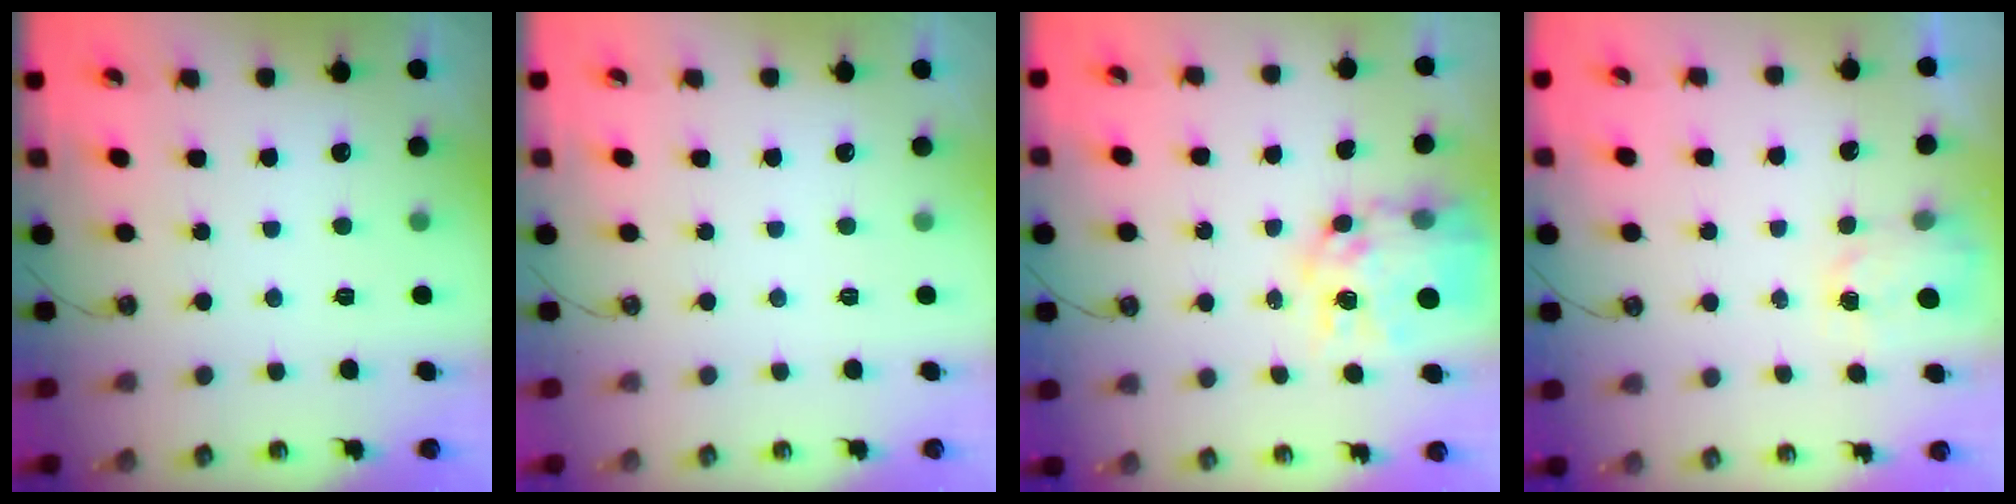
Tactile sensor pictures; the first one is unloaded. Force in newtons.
{"total": 0.0}
{"total": 14.5, "press": 14.4, "slide": 1.6}
{"total": 1.5, "press": 1.5, "slide": 0.2}